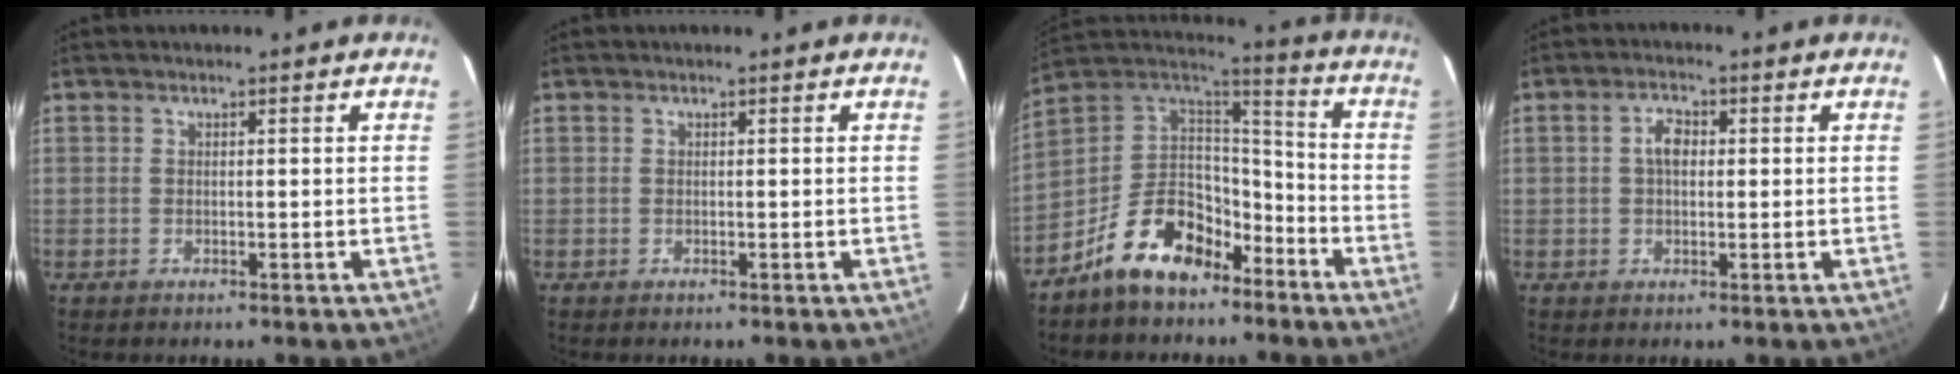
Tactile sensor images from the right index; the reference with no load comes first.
{"total": 0.0}
{"total": 16.9, "force": [-10.8, 9.1, 9.3], "torque": [-0.194, 0.037, -0.177]}
{"total": 3.3, "force": [0.4, 2.1, 2.5], "torque": [-0.047, 0.011, 0.007]}